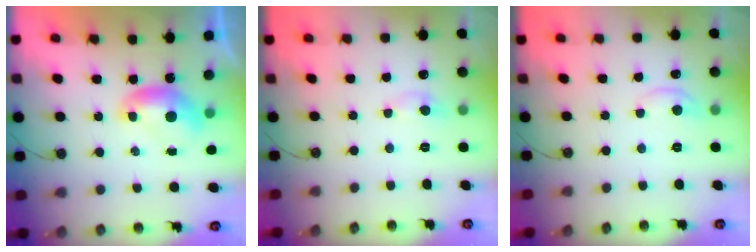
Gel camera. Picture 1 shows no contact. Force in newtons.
{"total": 1.6, "press": 1.5, "slide": 0.2}
{"total": 0.6, "press": 0.1, "slide": 0.6}